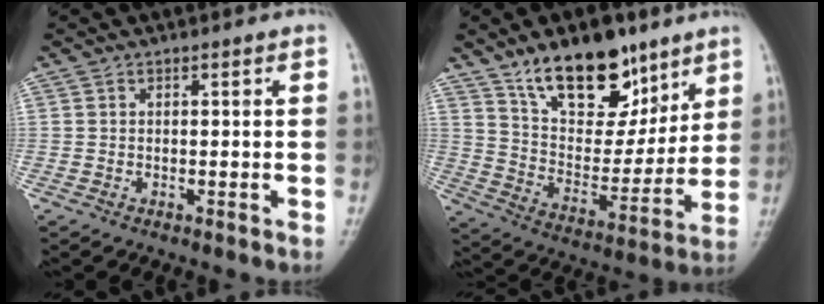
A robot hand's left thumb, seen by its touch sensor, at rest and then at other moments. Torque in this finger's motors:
{"motor_torque": [2.48, 2.53, 0.74, -0.55, 0.10]}